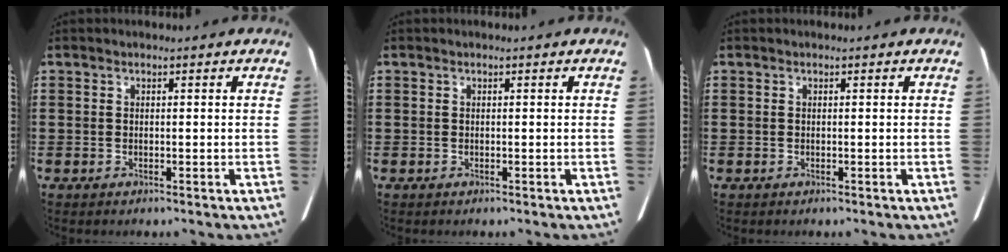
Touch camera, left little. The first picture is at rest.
{"total": 0.0}
{"total": 0.0}